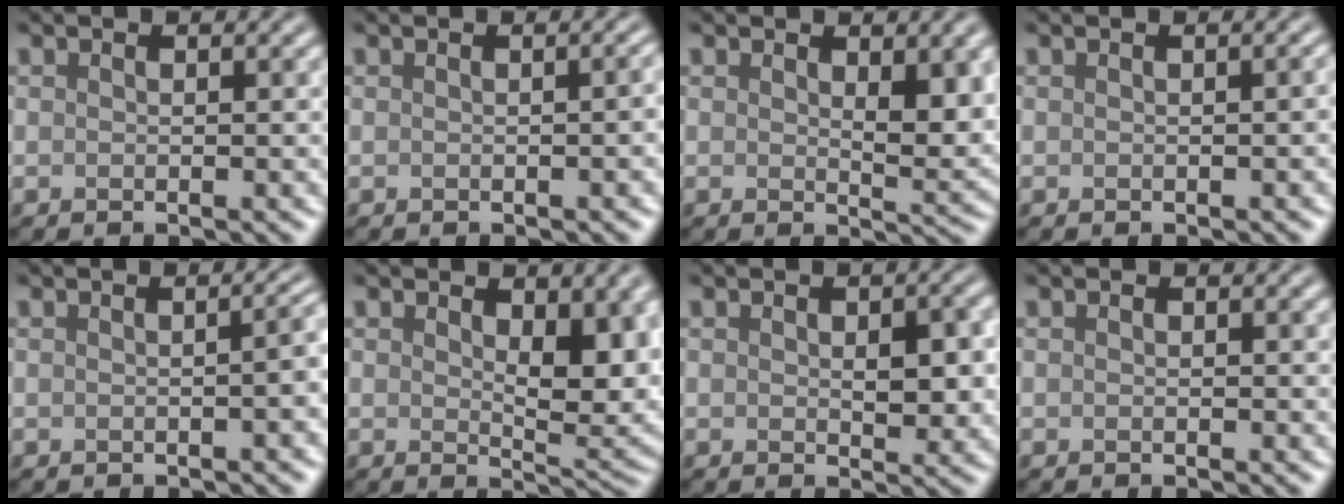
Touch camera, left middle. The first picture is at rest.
{"total": 1.7, "force": [-0.2, 0.7, 1.6], "torque": [-0.012, 0.004, 0.000]}
{"total": 3.4, "force": [1.2, 1.2, 2.9], "torque": [-0.040, -0.008, 0.023]}
{"total": 1.0, "force": [-0.2, 0.3, 0.9], "torque": [-0.008, 0.003, 0.000]}
{"total": 3.5, "force": [-0.4, 1.6, 3.1], "torque": [-0.008, 0.008, 0.002]}
{"total": 5.6, "force": [1.5, 2.5, 4.8], "torque": [-0.068, -0.010, 0.030]}
{"total": 3.3, "force": [0.2, 1.6, 2.9], "torque": [-0.038, -0.003, 0.006]}
{"total": 0.0}